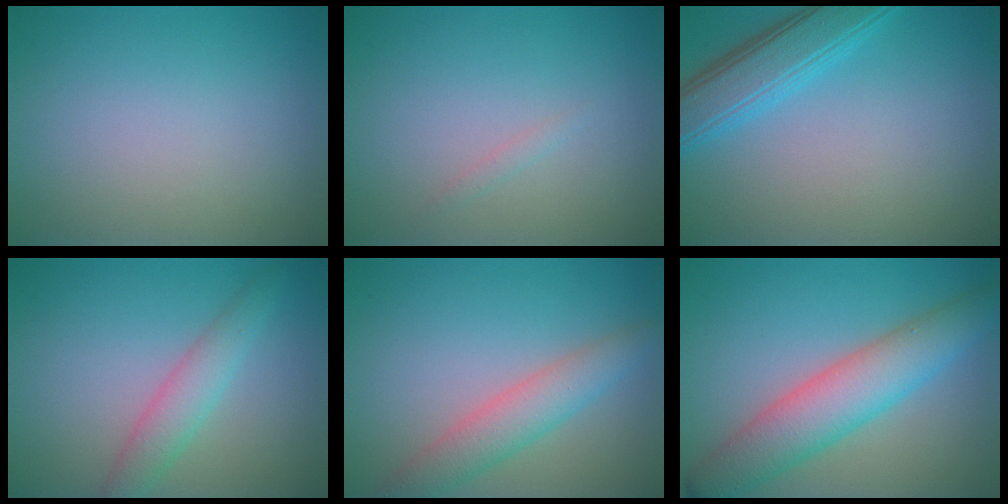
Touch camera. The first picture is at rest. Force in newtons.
{"total": 0.5, "press": 0.5, "slide": 0.0}
{"total": 4.7, "press": 4.7, "slide": 0.1}
{"total": 2.9, "press": 2.9, "slide": 0.1}
{"total": 3.9, "press": 3.9, "slide": 0.1}
{"total": 6.5, "press": 6.5, "slide": 0.1}